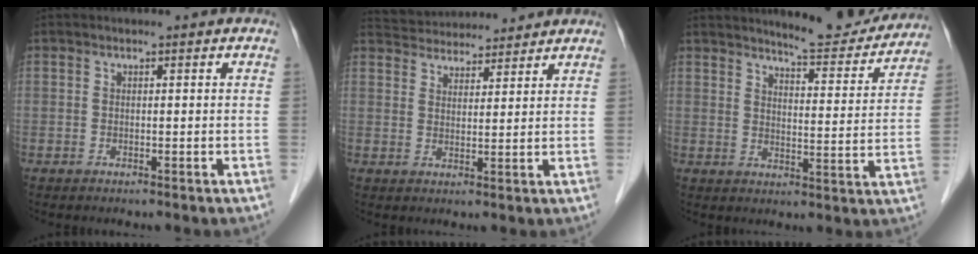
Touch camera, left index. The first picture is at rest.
{"total": 9.9, "force": [9.5, 2.1, 1.9], "torque": [-0.030, 0.027, 0.142]}
{"total": 11.0, "force": [10.5, 1.2, 2.9], "torque": [-0.034, -0.027, 0.130]}